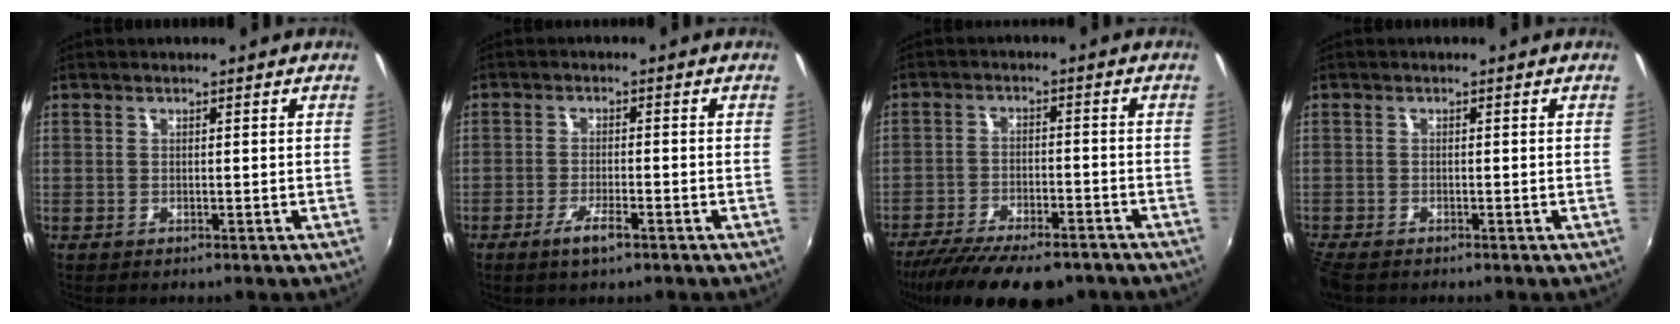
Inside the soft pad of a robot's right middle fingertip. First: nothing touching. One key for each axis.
{"total": 4.0, "fx": -2.7, "fy": -0.1, "fz": 3.0, "tx": -0.066, "ty": -0.011, "tz": -0.052}
{"total": 16.7, "fx": -13.3, "fy": 4.5, "fz": 9.0, "tx": -0.180, "ty": -0.045, "tz": -0.204}
{"total": 4.0, "fx": -3.4, "fy": 1.1, "fz": 1.8, "tx": -0.050, "ty": -0.022, "tz": -0.068}